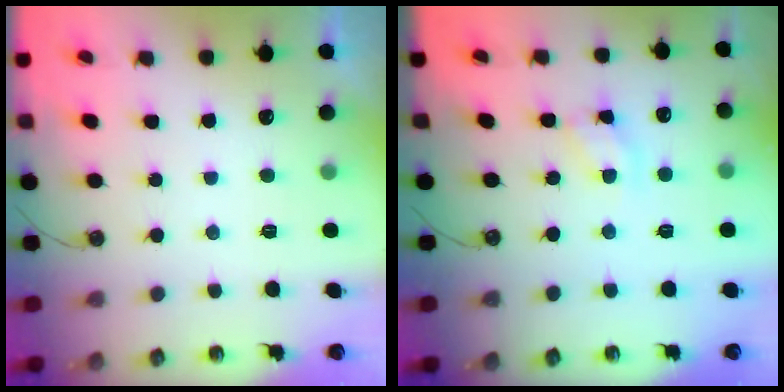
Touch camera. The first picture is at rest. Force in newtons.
{"total": 5.5, "press": 5.5, "slide": 0.4}